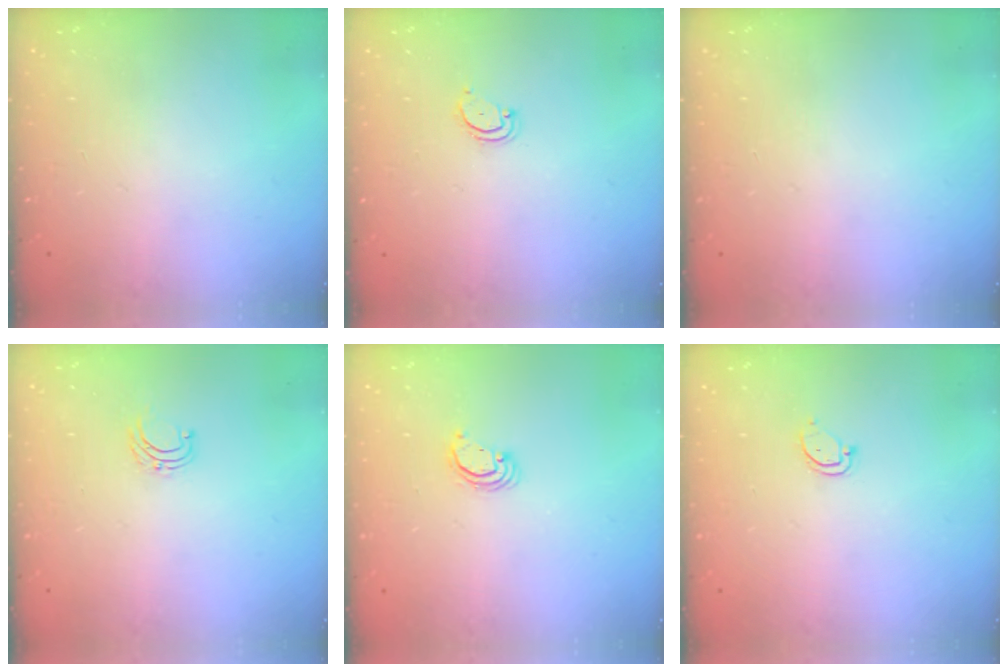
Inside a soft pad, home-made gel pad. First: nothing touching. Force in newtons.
{"total": 3.5, "press": 3.5, "slide": 0.5}
{"total": 0.0}
{"total": 4.3, "press": 4.3, "slide": 0.3}
{"total": 2.7, "press": 2.7, "slide": 0.1}
{"total": 3.4, "press": 3.4, "slide": 0.2}